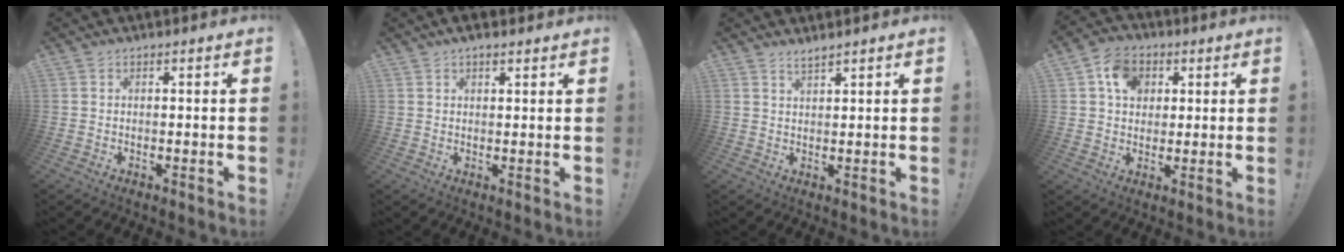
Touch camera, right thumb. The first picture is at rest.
{"total": 3.1, "force": [2.6, 1.2, 1.3], "torque": [-0.012, -0.013, 0.045]}
{"total": 2.1, "force": [1.9, 0.0, 0.8], "torque": [-0.017, -0.012, 0.035]}
{"total": 9.5, "force": [3.4, 7.7, 4.5], "torque": [-0.064, -0.004, 0.066]}